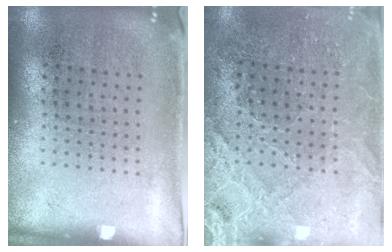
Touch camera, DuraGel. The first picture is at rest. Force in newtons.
{"total": 3.0, "press": 2.9, "slide": 0.4}